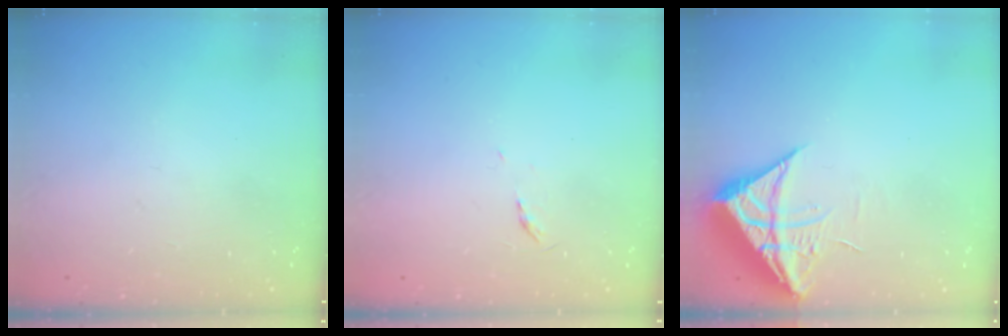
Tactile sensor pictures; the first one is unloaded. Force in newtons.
{"total": 3.1, "press": 3.0, "slide": 0.5}
{"total": 10.0, "press": 9.9, "slide": 1.0}